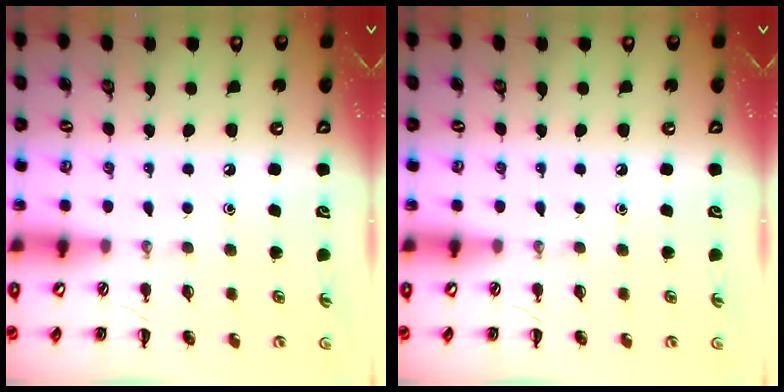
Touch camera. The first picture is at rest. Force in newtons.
{"total": 0.0}